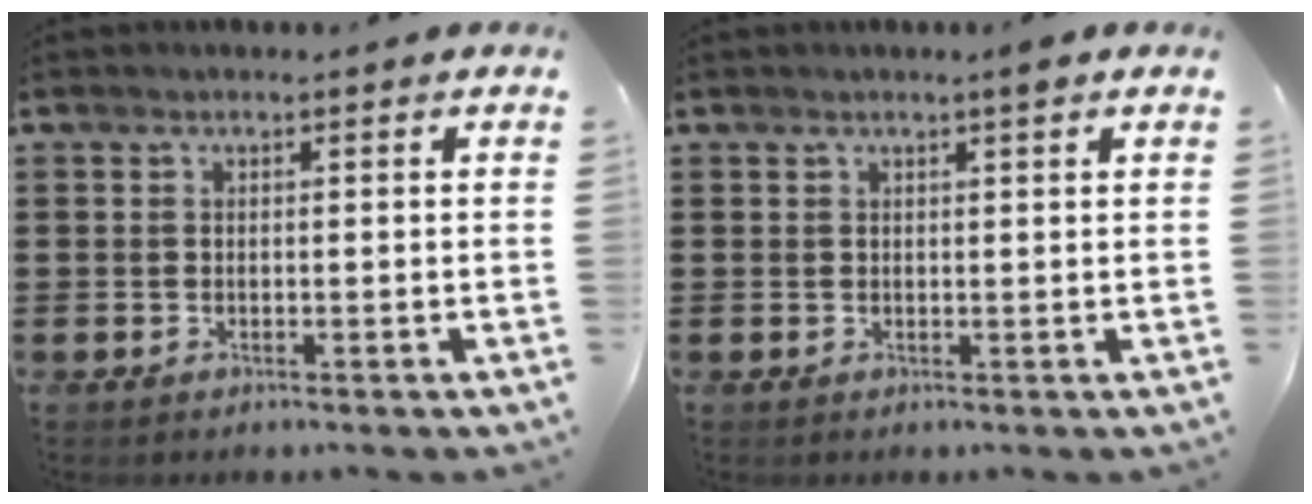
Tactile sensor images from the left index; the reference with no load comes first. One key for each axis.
{"total": 1.6, "fx": 1.1, "fy": 0.0, "fz": 1.1, "tx": -0.023, "ty": 0.000, "tz": 0.019}